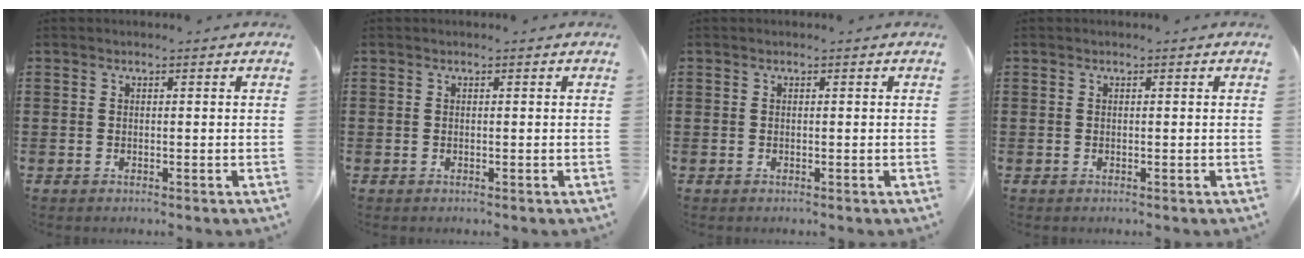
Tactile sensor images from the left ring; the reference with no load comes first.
{"total": 0.0}
{"total": 0.0}
{"total": 0.0}